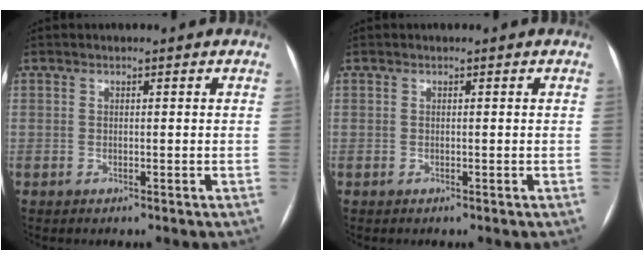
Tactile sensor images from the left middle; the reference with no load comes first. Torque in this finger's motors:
{"motor_torque": [0.01, -0.01, 0.00, 0.00]}